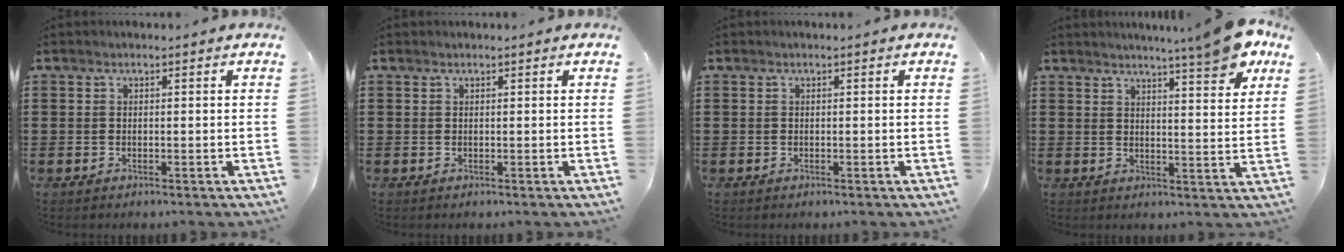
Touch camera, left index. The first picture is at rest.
{"total": 0.0}
{"total": 0.0}
{"total": 7.3, "force": [6.2, 0.2, 3.8], "torque": [-0.061, -0.033, 0.104]}